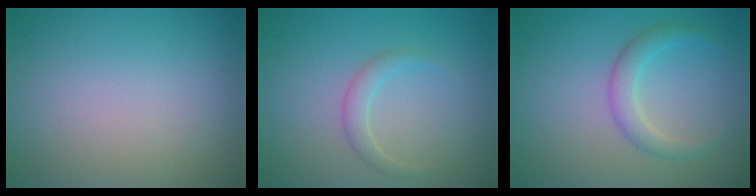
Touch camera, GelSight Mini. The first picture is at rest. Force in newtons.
{"total": 1.6, "press": 1.6, "slide": 0.2}
{"total": 2.3, "press": 2.3, "slide": 0.0}